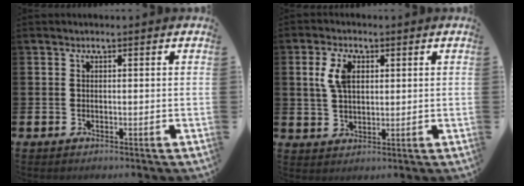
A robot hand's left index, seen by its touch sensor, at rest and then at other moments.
{"total": 4.7, "force": [1.9, 2.8, 3.2], "torque": [-0.056, 0.005, 0.028]}